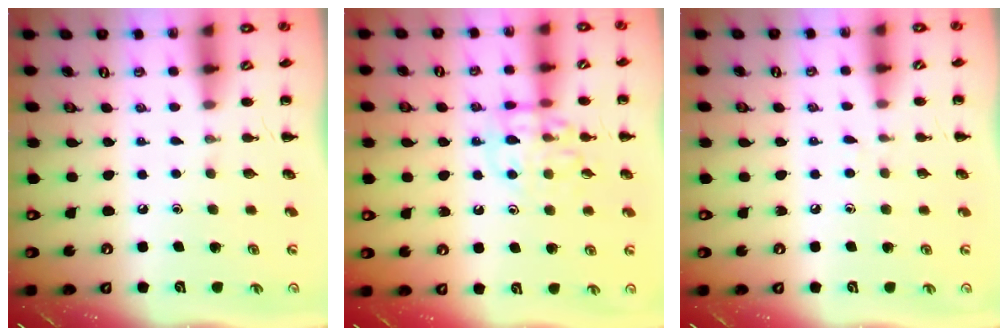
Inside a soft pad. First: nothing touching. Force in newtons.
{"total": 11.9, "press": 11.9, "slide": 1.0}
{"total": 2.7, "press": 2.4, "slide": 1.4}